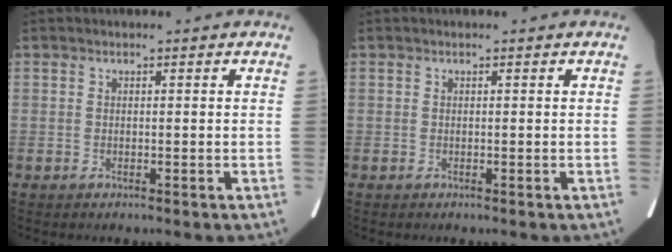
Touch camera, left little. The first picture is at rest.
{"total": 0.0}